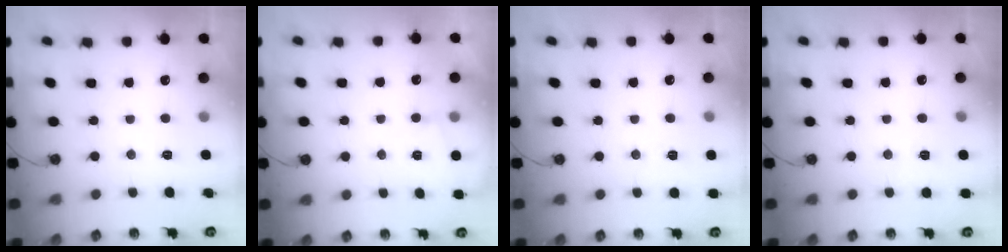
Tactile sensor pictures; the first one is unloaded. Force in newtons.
{"total": 1.5, "press": 1.4, "slide": 0.4}
{"total": 3.2, "press": 3.1, "slide": 0.8}
{"total": 2.6, "press": 2.3, "slide": 1.2}